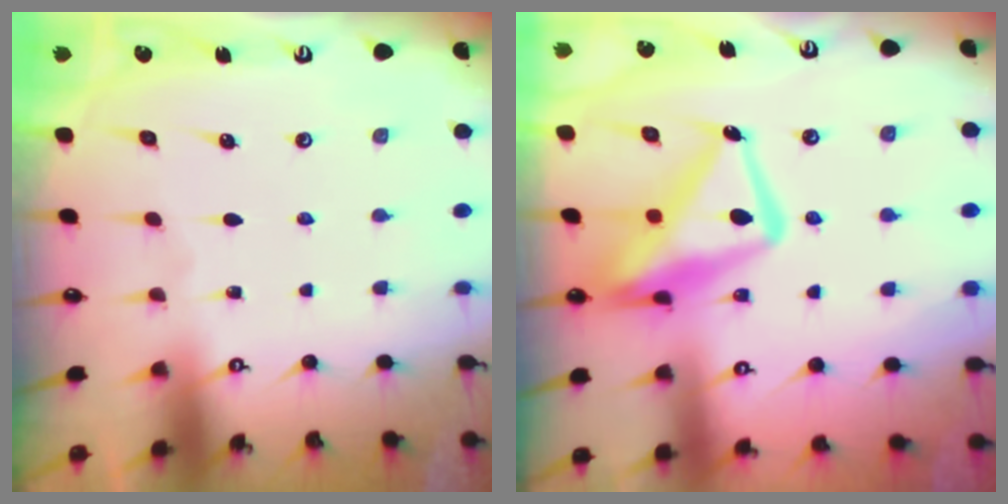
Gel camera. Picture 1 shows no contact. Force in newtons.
{"total": 16.5, "press": 16.4, "slide": 1.4}